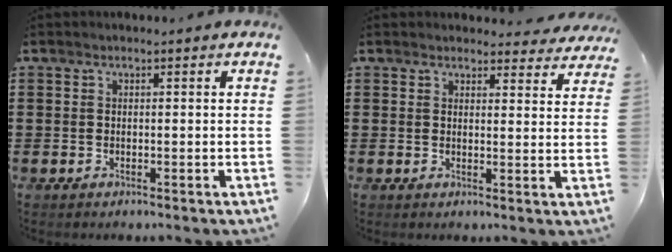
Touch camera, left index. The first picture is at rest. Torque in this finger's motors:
{"motor_torque": [2.14, 0.00, 0.36, 0.01]}